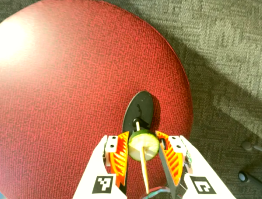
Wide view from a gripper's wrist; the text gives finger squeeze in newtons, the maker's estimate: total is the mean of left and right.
{"total": 10.0, "left": 9.6, "right": 10.4}